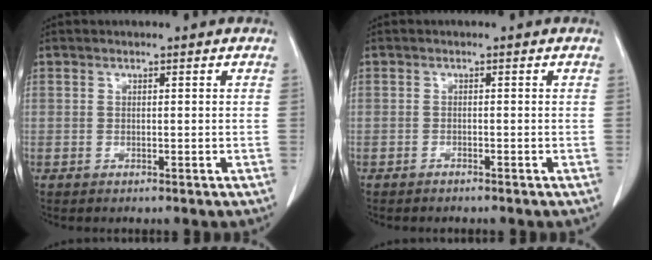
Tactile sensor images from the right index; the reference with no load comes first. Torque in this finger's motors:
{"motor_torque": [-0.05, 0.01, 0.01, 0.01]}